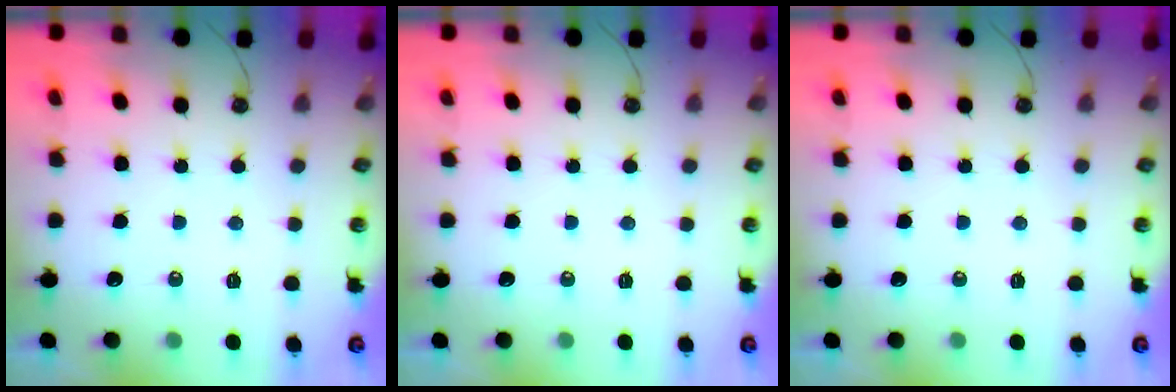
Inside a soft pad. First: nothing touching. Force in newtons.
{"total": 0.0}
{"total": 0.0}